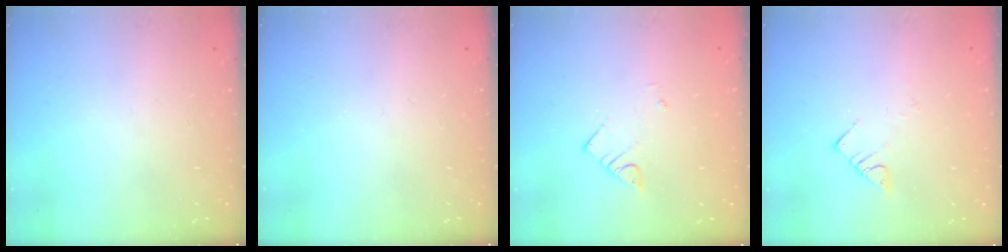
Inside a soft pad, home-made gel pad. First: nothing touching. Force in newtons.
{"total": 0.0}
{"total": 2.6, "press": 2.6, "slide": 0.2}
{"total": 3.9, "press": 3.8, "slide": 0.4}